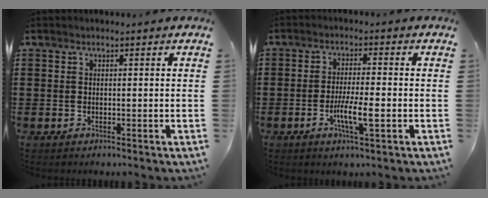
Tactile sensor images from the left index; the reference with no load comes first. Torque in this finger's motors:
{"motor_torque": [0.47, 0.11, 0.20, 0.12]}